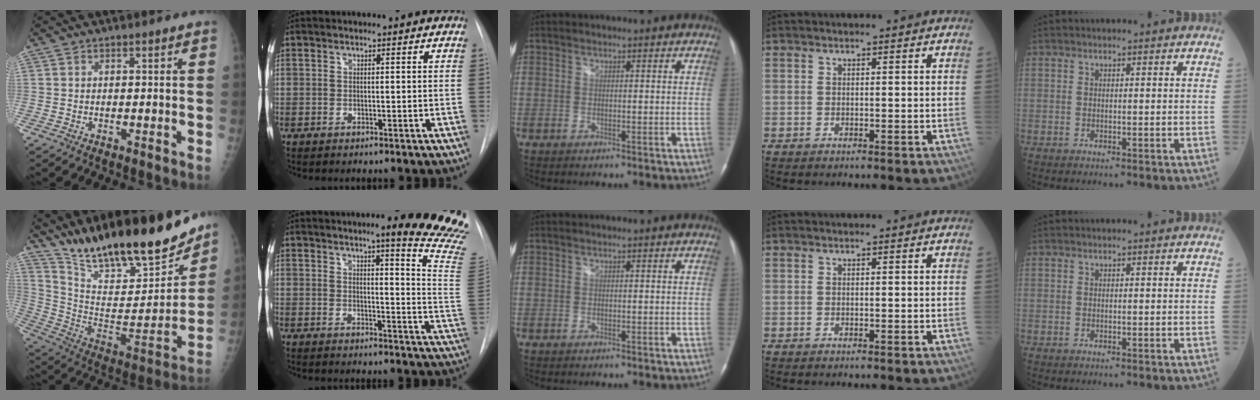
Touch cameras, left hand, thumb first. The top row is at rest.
{"thumb": {"total": 27.5, "force": [22.0, 7.4, 14.8], "torque": [-0.218, -0.094, 0.356]}, "index": {"total": 16.4, "force": [13.5, -0.4, 9.2], "torque": [-0.098, -0.109, 0.136]}}